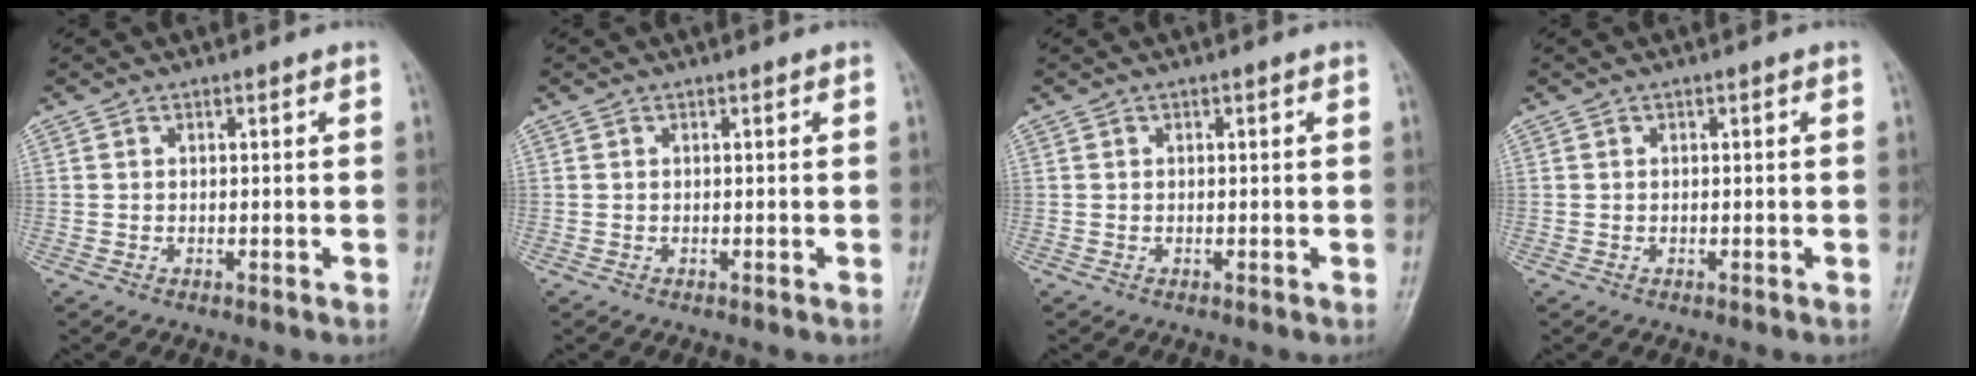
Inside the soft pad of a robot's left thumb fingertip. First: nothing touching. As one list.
[{"total": 0.0}, {"total": 0.0}, {"total": 0.0}]